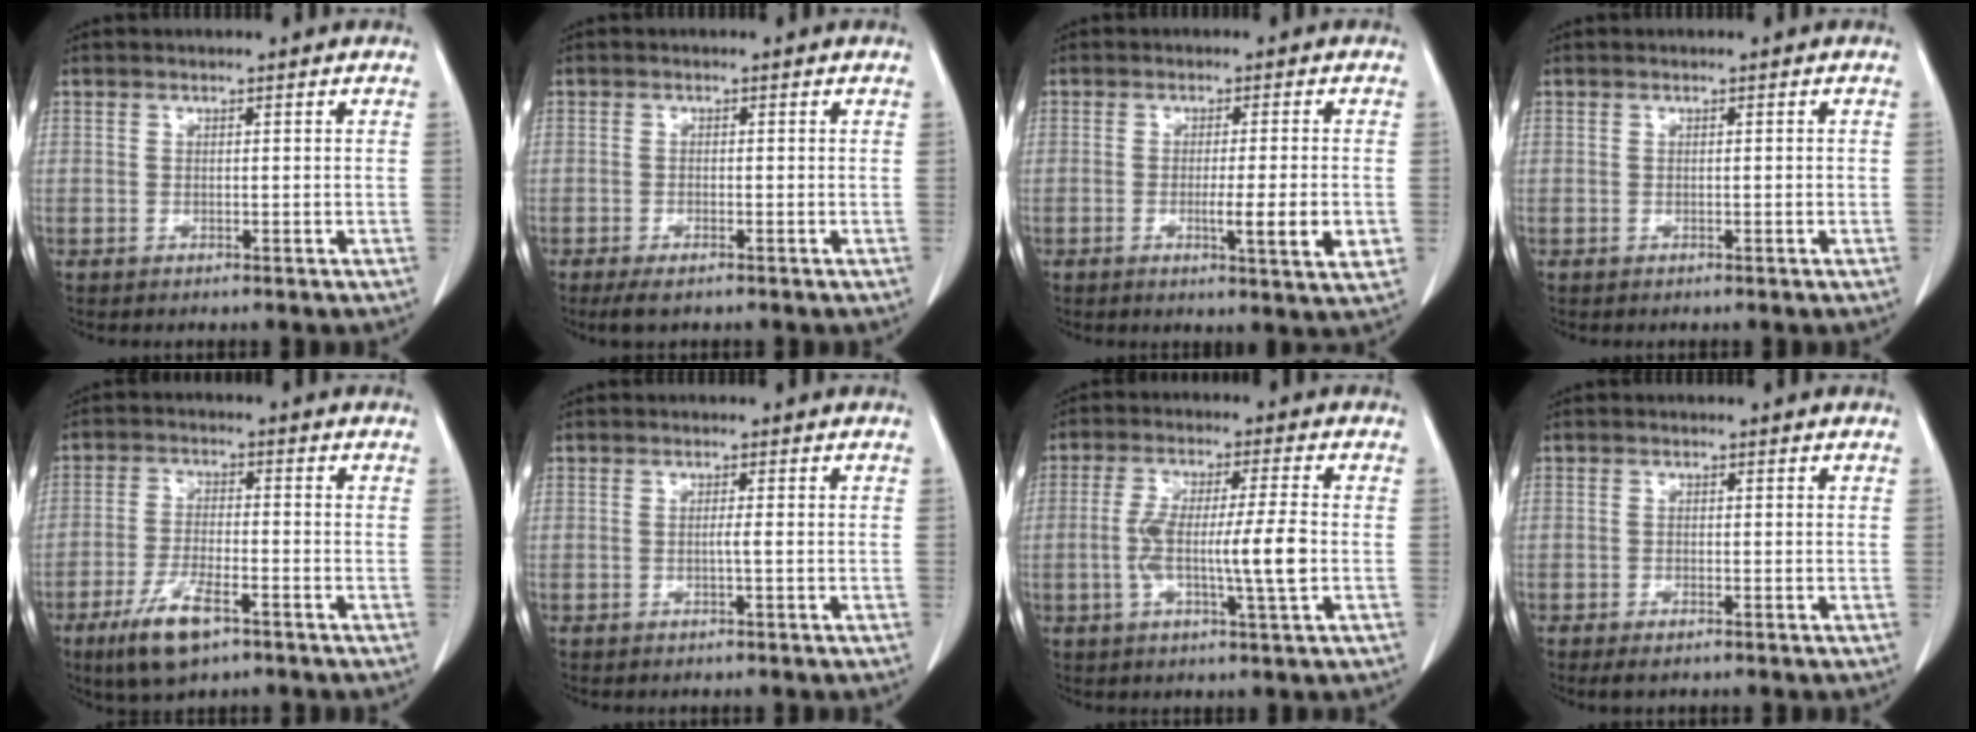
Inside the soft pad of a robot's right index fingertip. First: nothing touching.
{"total": 2.9, "force": [-2.0, 0.7, 2.0], "torque": [-0.036, -0.005, -0.032]}
{"total": 6.9, "force": [-1.4, 0.0, 6.8], "torque": [-0.093, -0.012, -0.018]}
{"total": 0.0}
{"total": 8.3, "force": [-5.0, 2.1, 6.3], "torque": [-0.128, -0.015, -0.089]}
{"total": 0.8, "force": [-0.3, -0.3, 0.7], "torque": [-0.009, 0.001, -0.007]}
{"total": 9.7, "force": [-1.3, 0.0, 9.6], "torque": [-0.177, 0.004, -0.025]}
{"total": 1.8, "force": [-1.3, 0.4, 1.2], "torque": [-0.019, -0.003, -0.018]}